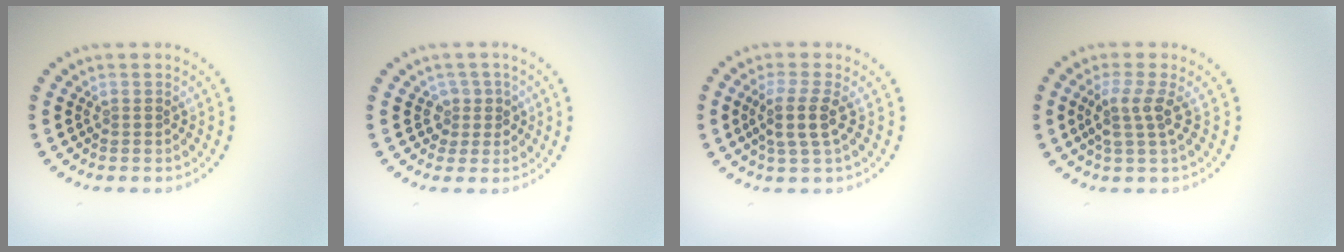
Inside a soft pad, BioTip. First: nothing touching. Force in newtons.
{"total": 2.0, "press": 1.5, "slide": 1.2}
{"total": 2.9, "press": 2.4, "slide": 1.6}
{"total": 2.6, "press": 2.0, "slide": 1.8}